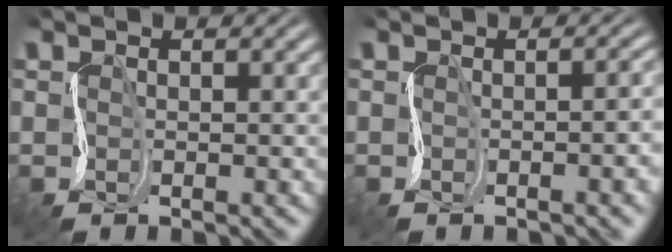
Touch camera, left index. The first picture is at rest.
{"total": 5.5, "force": [-0.7, 2.7, 4.7], "torque": [-0.015, 0.013, -0.014]}